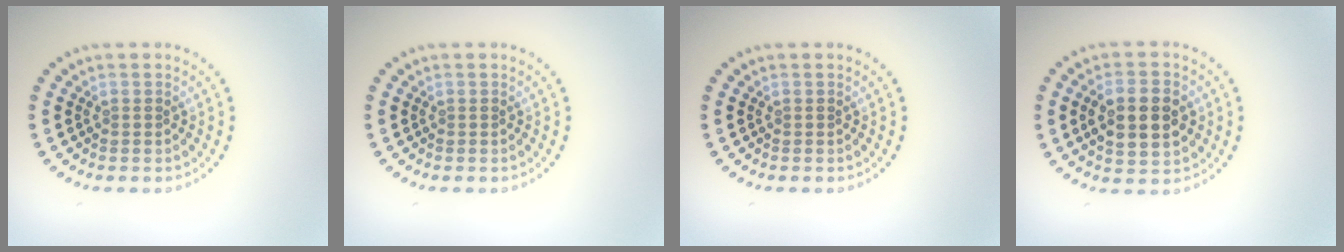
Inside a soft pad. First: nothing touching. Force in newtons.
{"total": 0.0}
{"total": 0.0}
{"total": 5.6, "press": 5.5, "slide": 0.5}